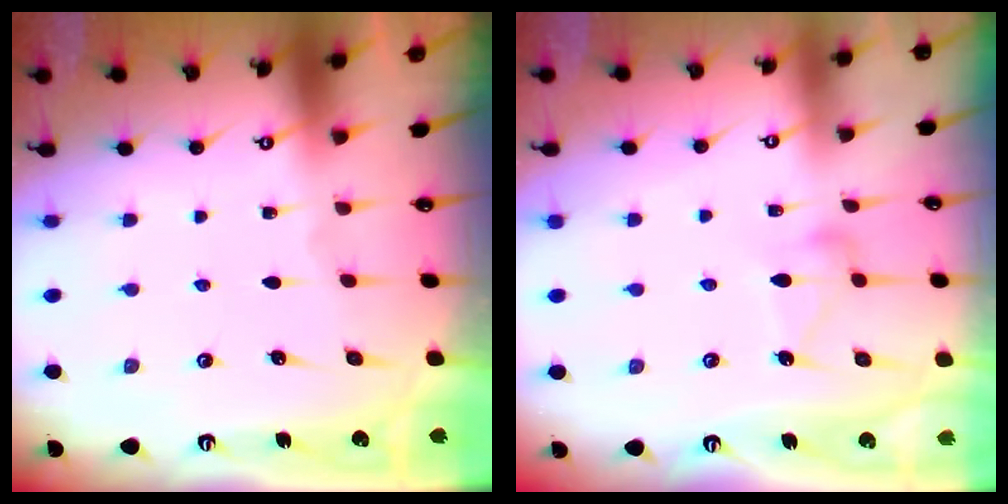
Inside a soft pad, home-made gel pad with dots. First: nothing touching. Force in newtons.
{"total": 9.1, "press": 9.1, "slide": 0.1}